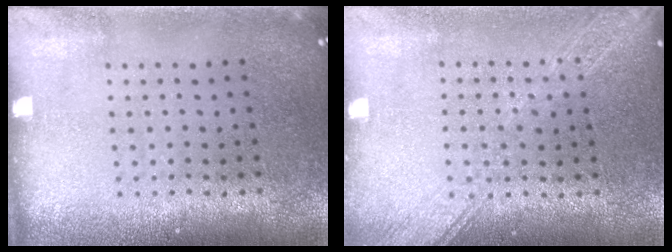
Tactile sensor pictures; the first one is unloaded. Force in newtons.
{"total": 1.7, "press": 1.7, "slide": 0.3}